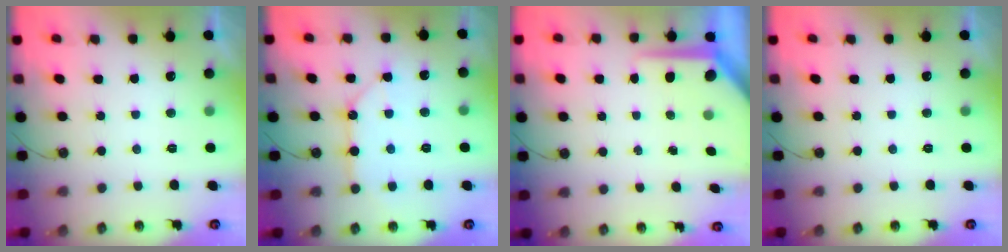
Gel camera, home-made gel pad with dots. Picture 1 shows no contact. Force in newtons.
{"total": 10.5, "press": 10.5, "slide": 1.0}
{"total": 7.5, "press": 7.5, "slide": 0.5}
{"total": 0.0}